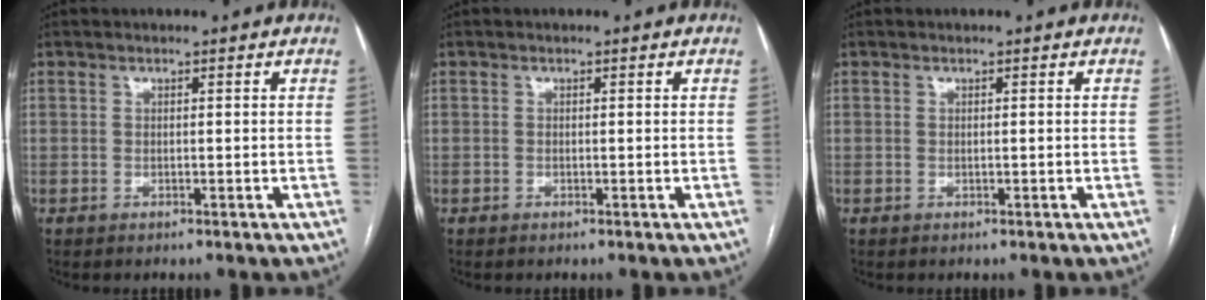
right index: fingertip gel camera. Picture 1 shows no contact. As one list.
[{"total": 0.0}, {"total": 0.0}]